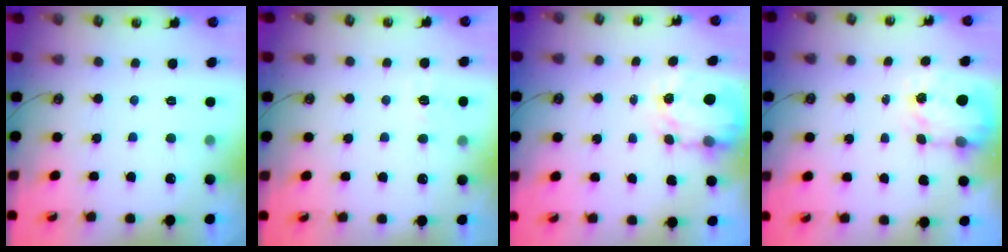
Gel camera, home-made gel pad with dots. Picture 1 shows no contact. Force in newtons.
{"total": 5.4, "press": 5.3, "slide": 0.7}
{"total": 3.7, "press": 3.7, "slide": 0.3}
{"total": 3.6, "press": 3.5, "slide": 0.5}